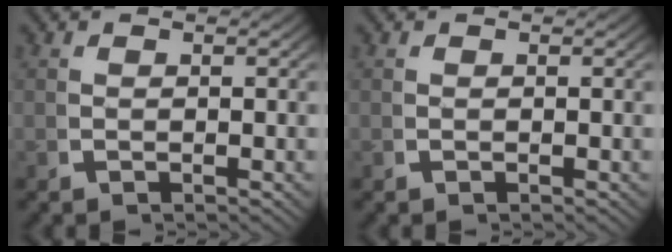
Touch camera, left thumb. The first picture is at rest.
{"total": 0.0}